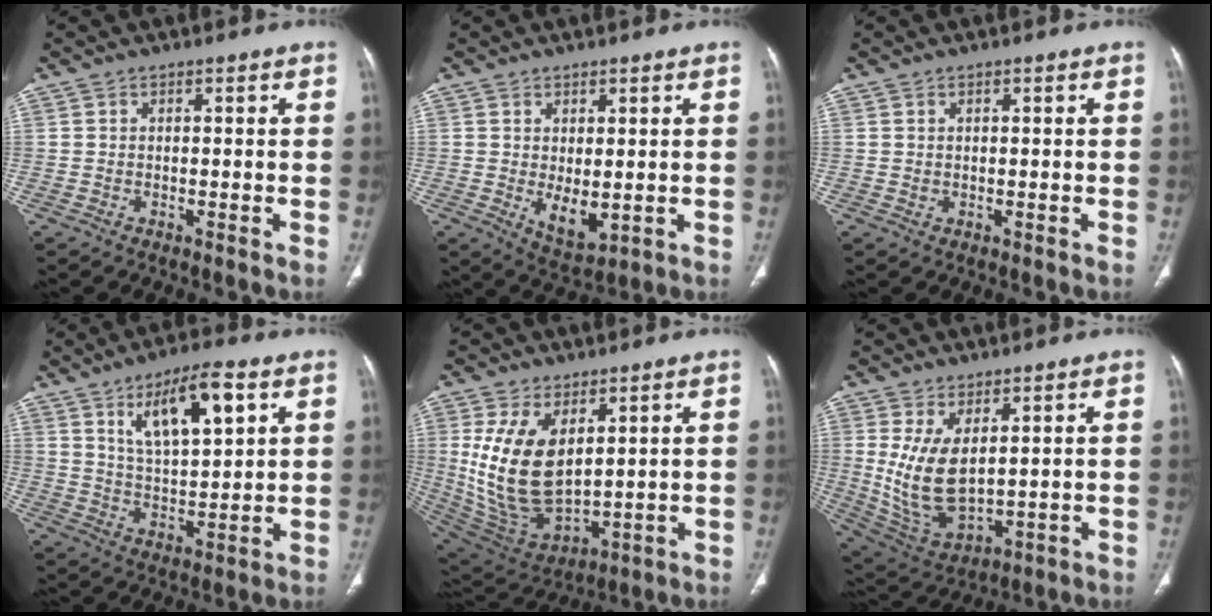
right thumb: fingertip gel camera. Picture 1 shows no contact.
{"total": 5.8, "force": [-0.2, 3.0, 5.0], "torque": [-0.071, -0.016, 0.014]}
{"total": 0.7, "force": [0.2, 0.5, 0.4], "torque": [-0.005, -0.002, 0.007]}
{"total": 12.9, "force": [5.9, 4.6, 10.6], "torque": [-0.160, -0.022, 0.107]}
{"total": 16.9, "force": [4.3, 9.5, 13.3], "torque": [-0.247, -0.027, 0.109]}
{"total": 11.9, "force": [2.4, 6.4, 9.8], "torque": [-0.182, -0.021, 0.072]}